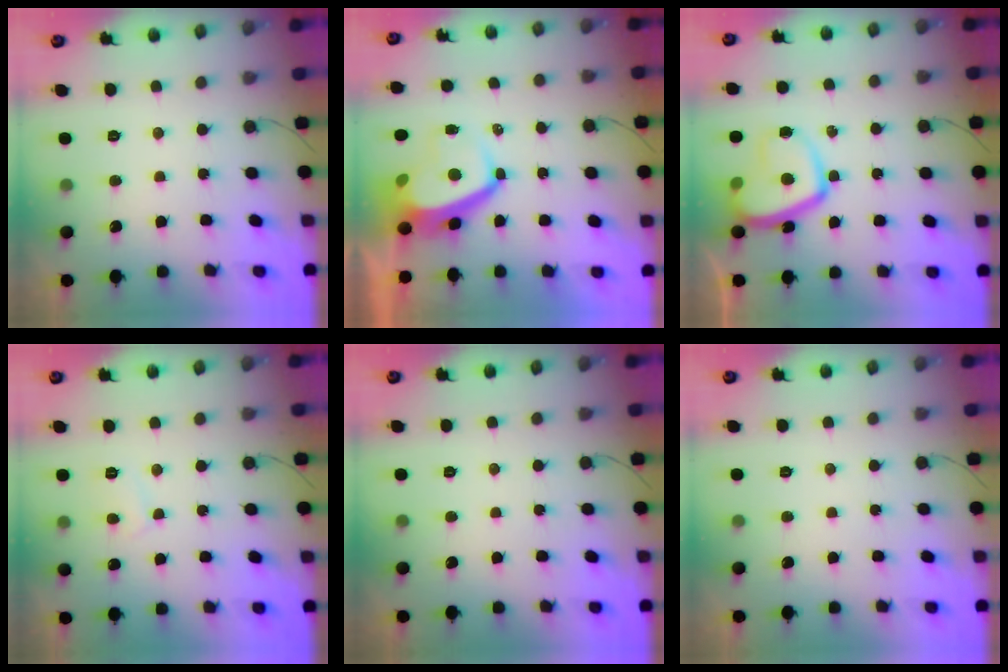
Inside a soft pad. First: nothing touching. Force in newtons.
{"total": 7.1, "press": 7.0, "slide": 1.1}
{"total": 12.5, "press": 12.5, "slide": 1.2}
{"total": 4.6, "press": 4.6, "slide": 0.4}
{"total": 0.0}
{"total": 0.0}